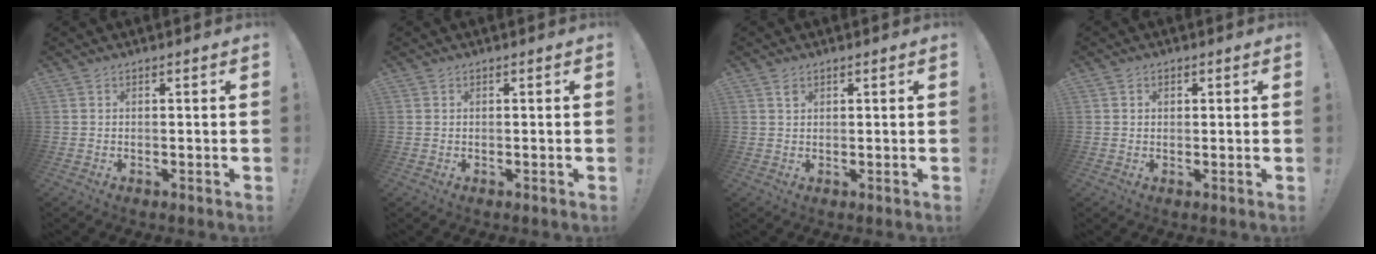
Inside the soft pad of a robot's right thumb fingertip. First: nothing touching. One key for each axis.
{"total": 0.0}
{"total": 1.4, "fx": 0.9, "fy": 0.9, "fz": 0.6, "tx": -0.003, "ty": -0.003, "tz": 0.015}
{"total": 1.2, "fx": 0.3, "fy": 1.1, "fz": 0.5, "tx": -0.002, "ty": 0.001, "tz": 0.003}